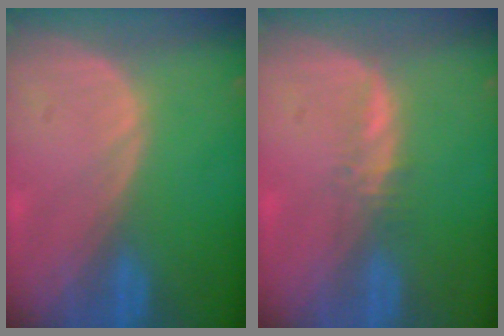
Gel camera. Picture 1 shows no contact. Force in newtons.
{"total": 1.6, "press": 1.5, "slide": 0.5}